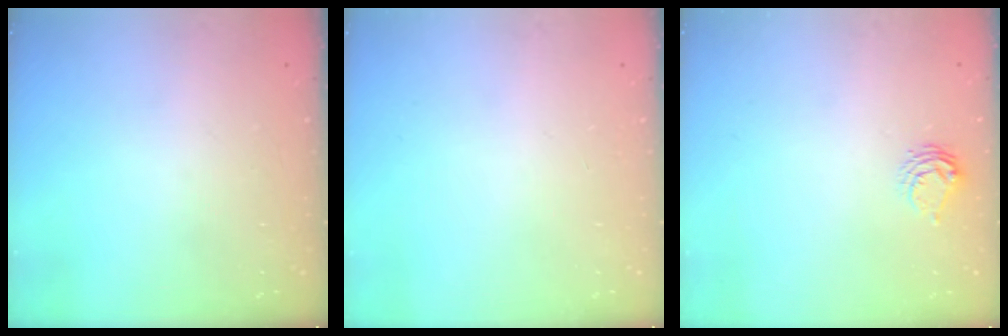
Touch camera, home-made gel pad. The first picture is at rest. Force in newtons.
{"total": 0.0}
{"total": 8.2, "press": 8.1, "slide": 0.4}